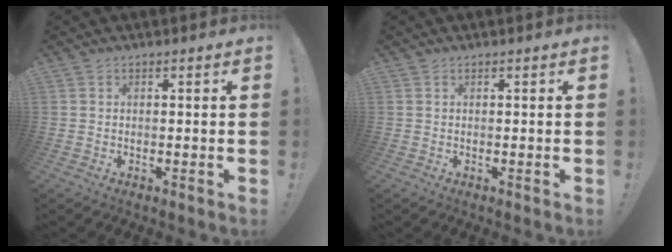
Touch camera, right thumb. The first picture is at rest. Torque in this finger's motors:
{"motor_torque": [-0.10, 0.10, -0.12, 0.12, 0.03]}